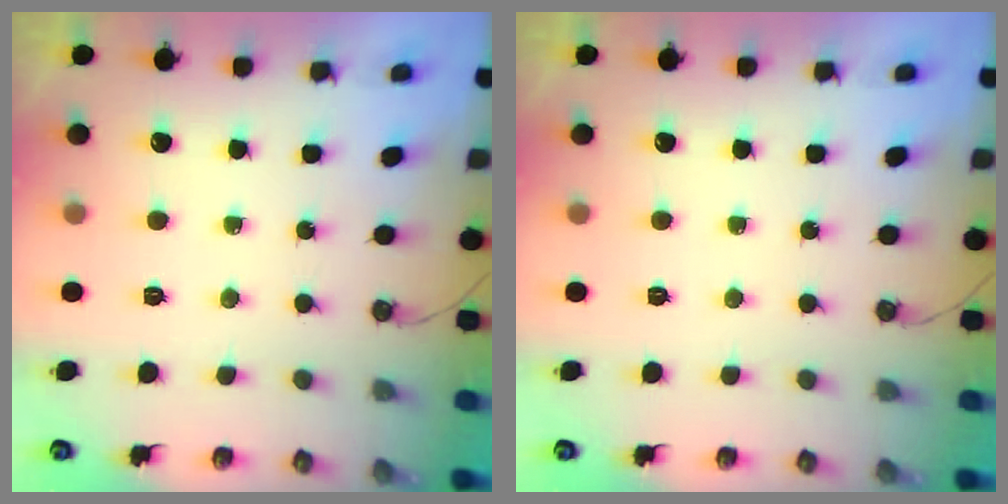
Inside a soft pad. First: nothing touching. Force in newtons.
{"total": 0.0}